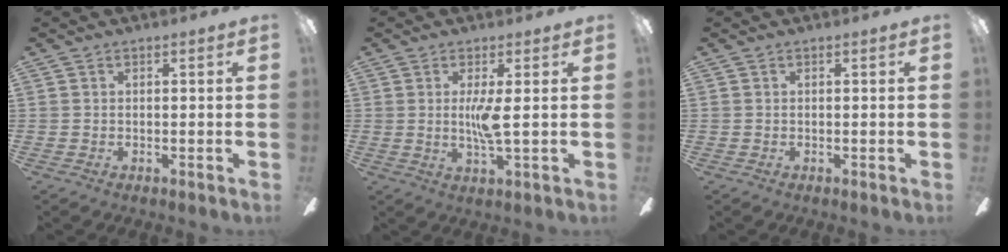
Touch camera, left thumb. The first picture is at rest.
{"total": 5.3, "force": [0.4, 0.6, 5.3], "torque": [-0.106, -0.006, 0.002]}
{"total": 0.0}